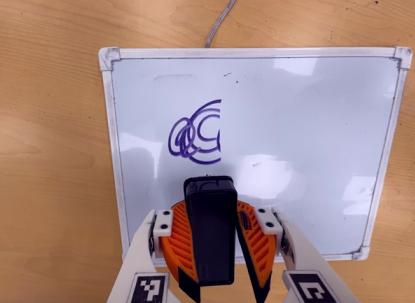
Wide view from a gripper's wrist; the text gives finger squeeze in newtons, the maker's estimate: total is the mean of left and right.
{"total": 11.9, "left": 11.2, "right": 12.7}